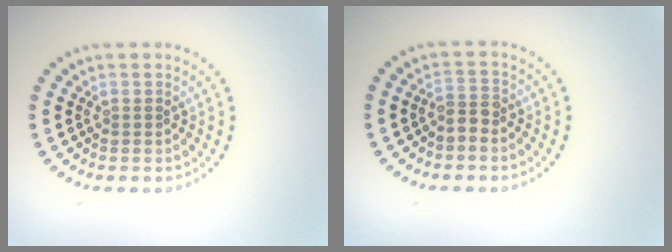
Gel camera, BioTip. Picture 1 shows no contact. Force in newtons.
{"total": 1.9, "press": 1.5, "slide": 1.2}